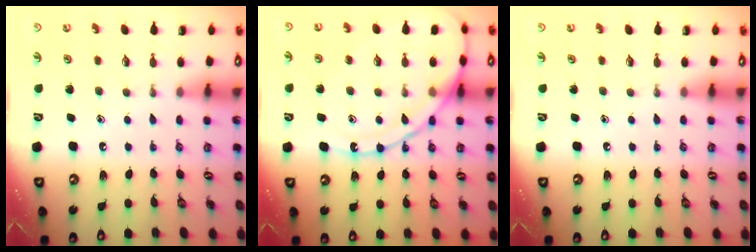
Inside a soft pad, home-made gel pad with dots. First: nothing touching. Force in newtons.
{"total": 13.7, "press": 13.6, "slide": 1.2}
{"total": 0.0}